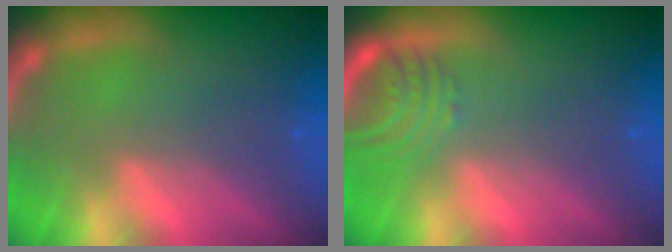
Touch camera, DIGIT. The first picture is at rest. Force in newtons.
{"total": 3.5}